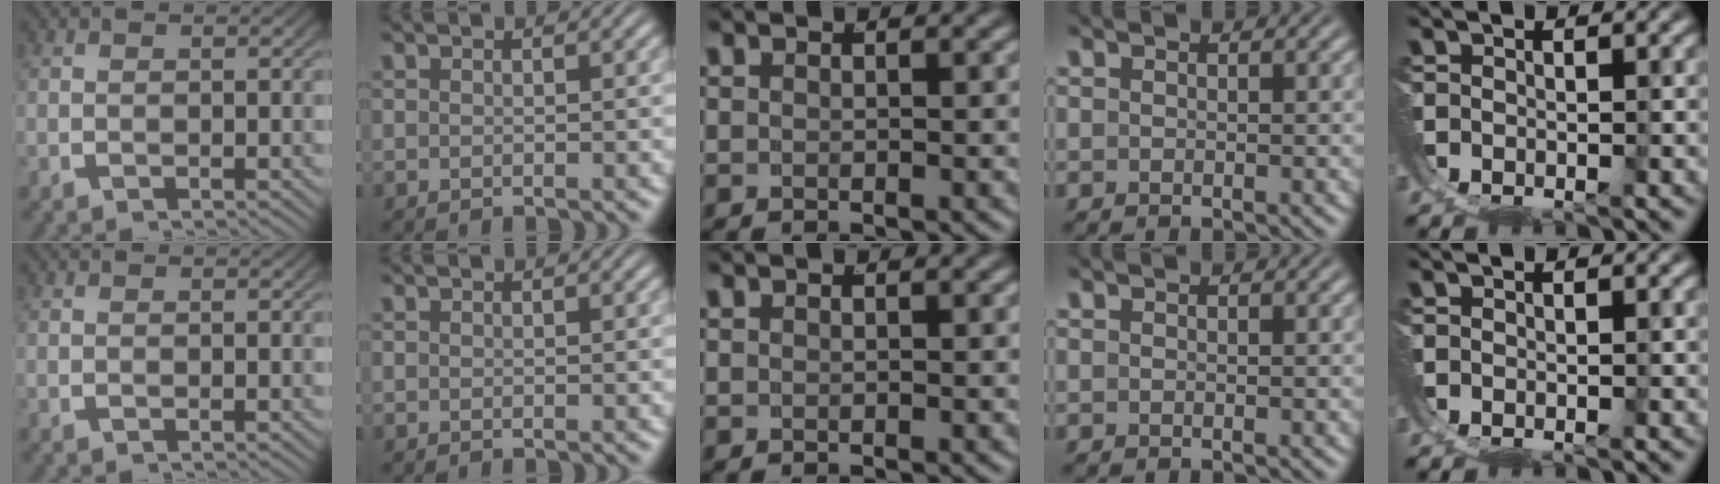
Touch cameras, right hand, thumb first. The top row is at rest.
{}